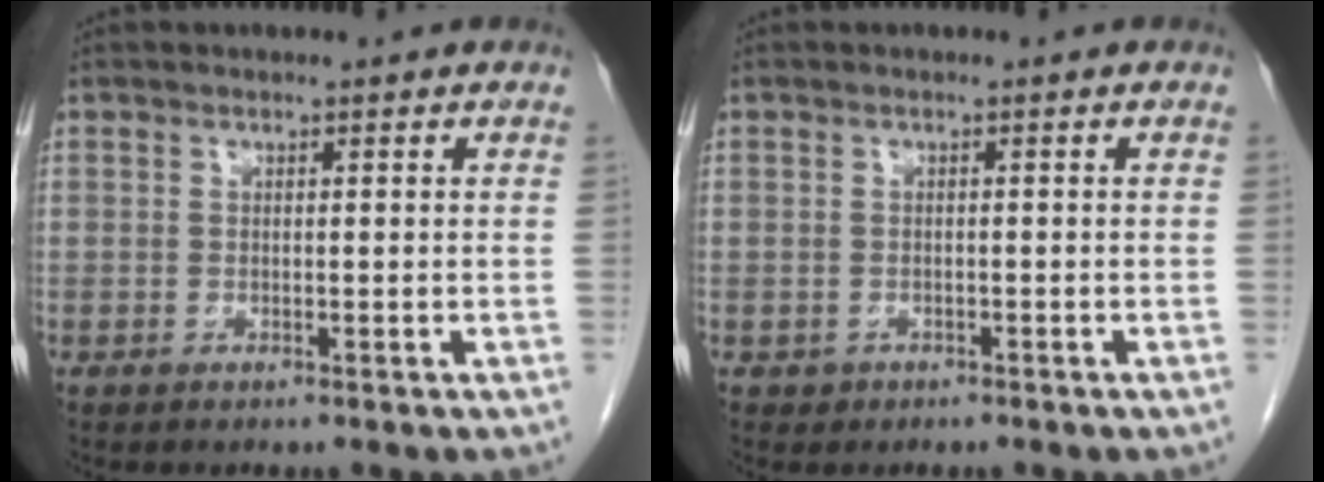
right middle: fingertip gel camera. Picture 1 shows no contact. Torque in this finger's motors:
{"motor_torque": [-0.40, 0.00, -0.04, 0.00]}